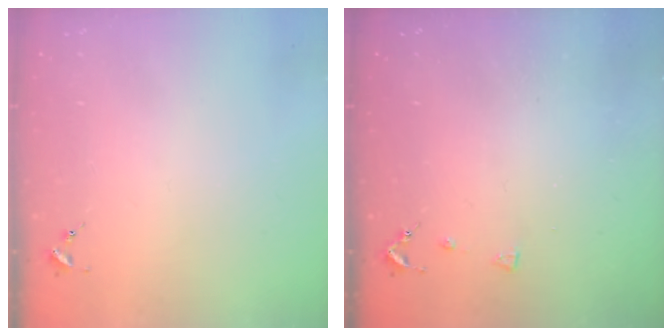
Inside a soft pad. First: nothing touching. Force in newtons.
{"total": 3.3, "press": 3.3, "slide": 0.6}